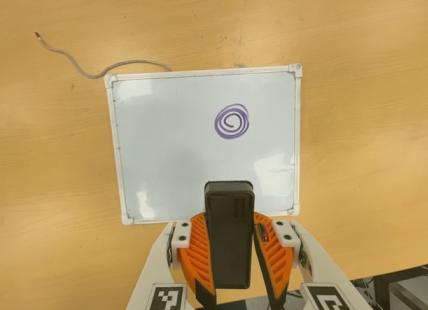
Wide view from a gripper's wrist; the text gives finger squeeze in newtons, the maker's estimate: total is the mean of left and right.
{"total": 9.9, "left": 8.1, "right": 11.6}